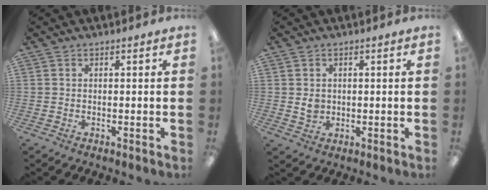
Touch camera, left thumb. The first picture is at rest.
{"total": 2.9, "force": [0.5, 2.6, 1.3], "torque": [-0.018, 0.001, 0.008]}